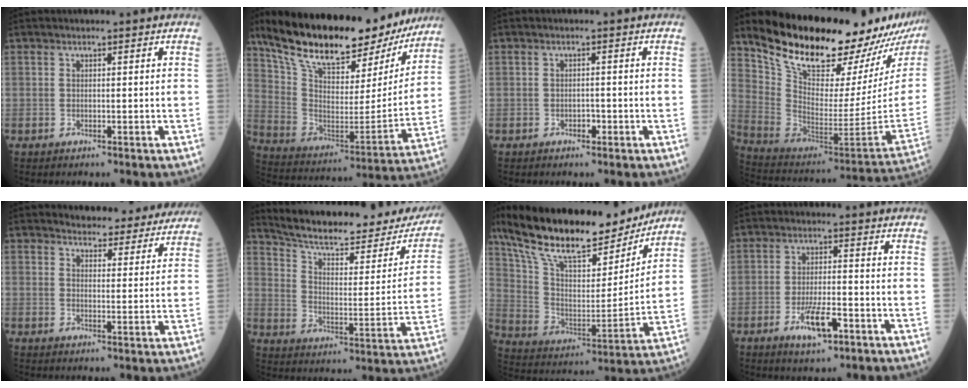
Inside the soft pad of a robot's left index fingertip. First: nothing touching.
{"total": 28.2, "force": [22.0, 10.0, 14.5], "torque": [-0.250, 0.008, 0.332]}
{"total": 1.1, "force": [-0.6, 0.7, 0.7], "torque": [-0.010, 0.003, -0.008]}
{"total": 25.0, "force": [21.3, 5.7, 11.7], "torque": [-0.194, -0.082, 0.320]}
{"total": 14.7, "force": [13.9, 3.7, 3.0], "torque": [-0.007, -0.016, 0.150]}
{"total": 26.8, "force": [23.7, 6.2, 11.0], "torque": [-0.171, -0.034, 0.315]}
{"total": 24.6, "force": [19.5, 6.6, 13.4], "torque": [-0.236, 0.011, 0.325]}
{"total": 6.3, "force": [-3.1, 1.7, 5.3], "torque": [-0.102, -0.005, -0.050]}